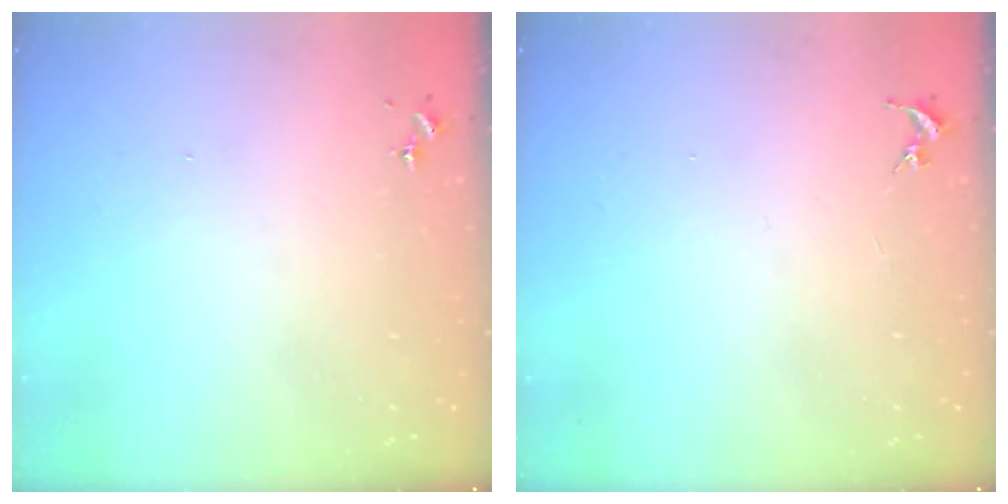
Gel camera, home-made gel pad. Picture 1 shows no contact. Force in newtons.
{"total": 0.0}